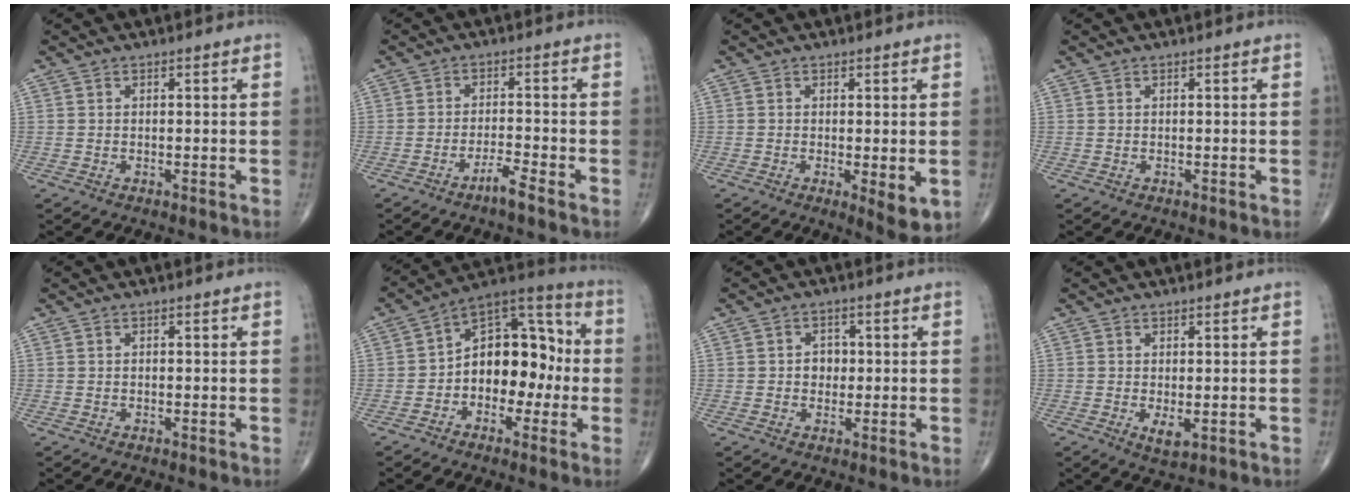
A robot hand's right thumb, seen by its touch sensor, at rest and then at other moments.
{"total": 3.4, "force": [-2.6, -0.2, 2.2], "torque": [-0.048, 0.012, -0.051]}
{"total": 4.9, "force": [-0.9, 1.5, 4.6], "torque": [-0.065, -0.015, -0.011]}
{"total": 0.0}
{"total": 0.0}
{"total": 15.1, "force": [-1.7, 9.9, 11.3], "torque": [-0.128, 0.051, -0.041]}
{"total": 3.2, "force": [0.0, 2.7, 1.7], "torque": [-0.005, 0.006, -0.004]}
{"total": 2.6, "force": [-0.4, 1.1, 2.4], "torque": [-0.035, -0.007, -0.001]}